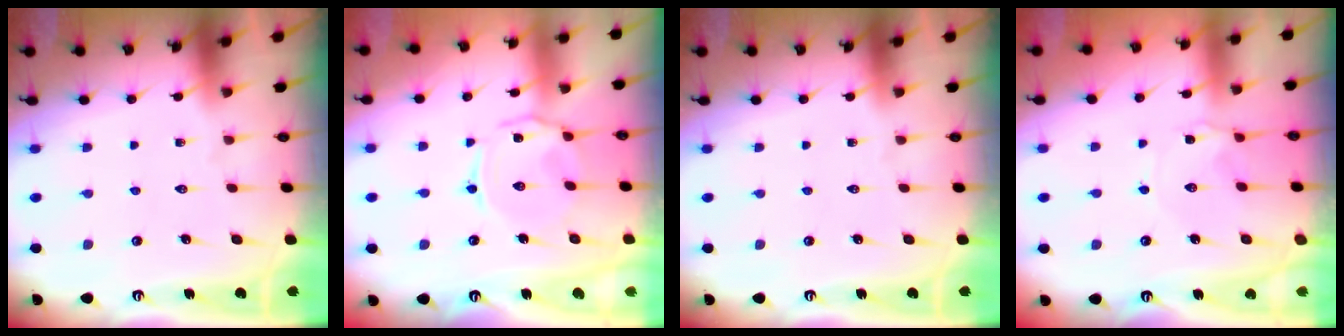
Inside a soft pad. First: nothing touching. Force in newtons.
{"total": 4.3, "press": 4.2, "slide": 0.7}
{"total": 0.0}
{"total": 2.7, "press": 2.7, "slide": 0.5}